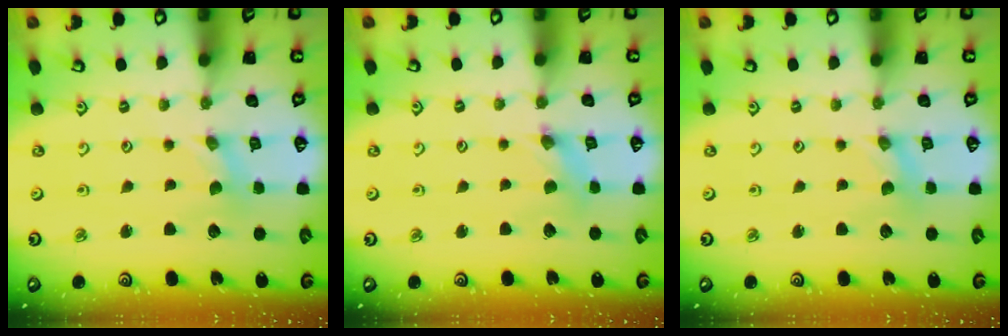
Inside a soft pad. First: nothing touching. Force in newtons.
{"total": 1.2, "press": 1.1, "slide": 0.2}
{"total": 0.6, "press": 0.6, "slide": 0.2}